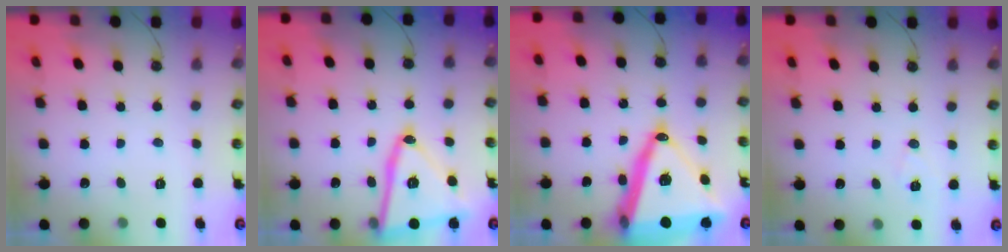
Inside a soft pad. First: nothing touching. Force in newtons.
{"total": 19.9, "press": 19.8, "slide": 1.5}
{"total": 27.3, "press": 27.0, "slide": 3.6}
{"total": 6.3, "press": 4.4, "slide": 4.5}